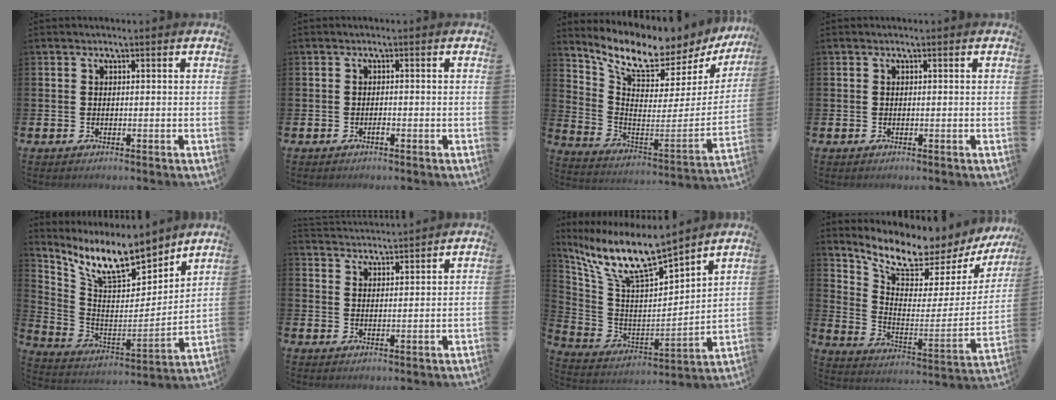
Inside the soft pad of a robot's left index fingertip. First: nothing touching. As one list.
[{"total": 0.5, "force": [-0.3, 0.1, 0.4], "torque": [0.000, -0.008, -0.007]}, {"total": 8.7, "force": [7.6, 1.9, 3.6], "torque": [-0.094, -0.073, 0.122]}, {"total": 0.0}, {"total": 12.8, "force": [10.7, 3.4, 6.2], "torque": [-0.142, -0.068, 0.187]}, {"total": 3.5, "force": [3.5, -0.2, -0.3], "torque": [0.001, -0.027, 0.061]}, {"total": 11.4, "force": [9.7, 1.7, 5.8], "torque": [-0.151, -0.067, 0.164]}, {"total": 8.1, "force": [7.5, 1.7, 2.6], "torque": [-0.075, -0.072, 0.120]}]